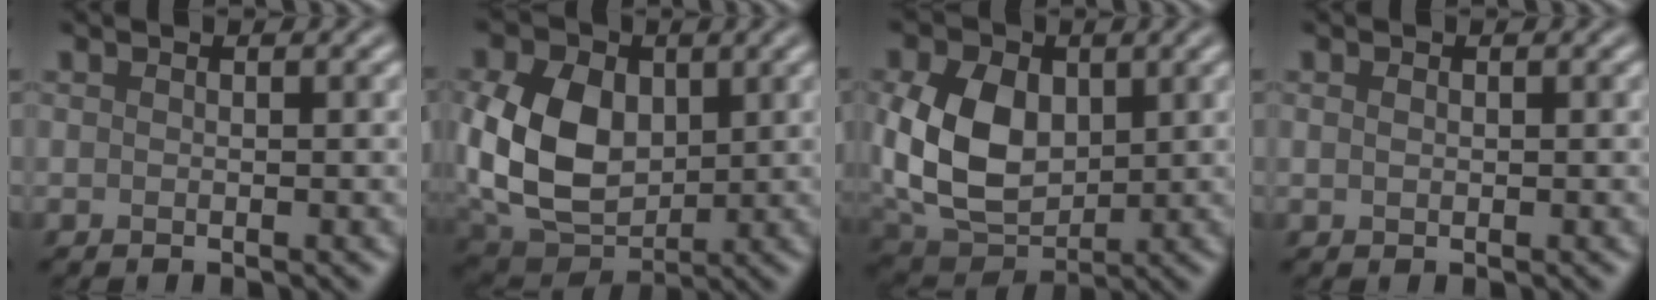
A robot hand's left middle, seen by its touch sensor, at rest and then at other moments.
{"total": 10.4, "force": [0.9, 7.5, 7.2], "torque": [-0.180, -0.004, 0.014]}
{"total": 9.3, "force": [1.0, 6.7, 6.4], "torque": [-0.160, -0.007, 0.020]}
{"total": 0.6, "force": [0.2, 0.5, 0.4], "torque": [-0.008, 0.001, 0.003]}